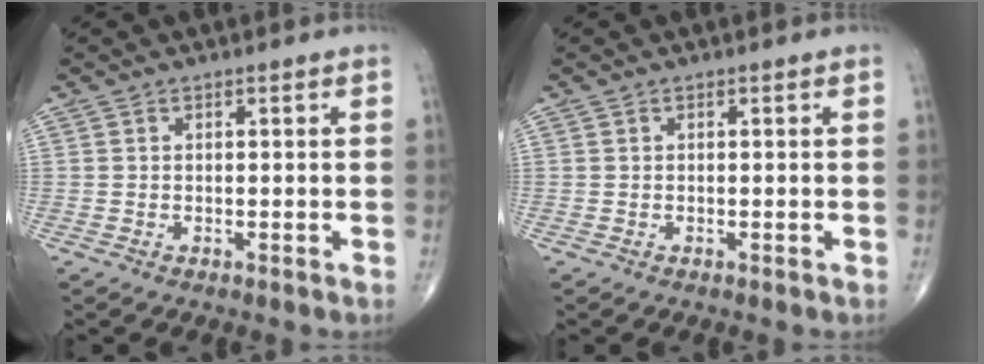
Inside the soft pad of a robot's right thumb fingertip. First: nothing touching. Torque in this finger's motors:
{"motor_torque": [0.04, 0.00, 0.02, 0.03, 0.04]}